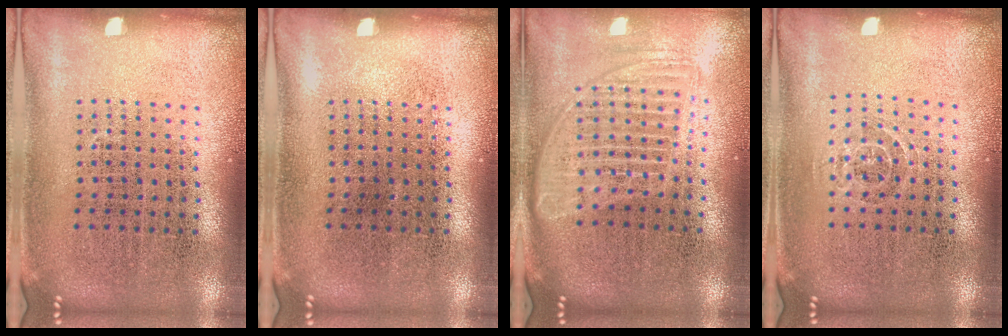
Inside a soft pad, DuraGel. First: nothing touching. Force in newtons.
{"total": 0.0}
{"total": 1.7, "press": 1.4, "slide": 0.9}
{"total": 0.8, "press": 0.5, "slide": 0.6}